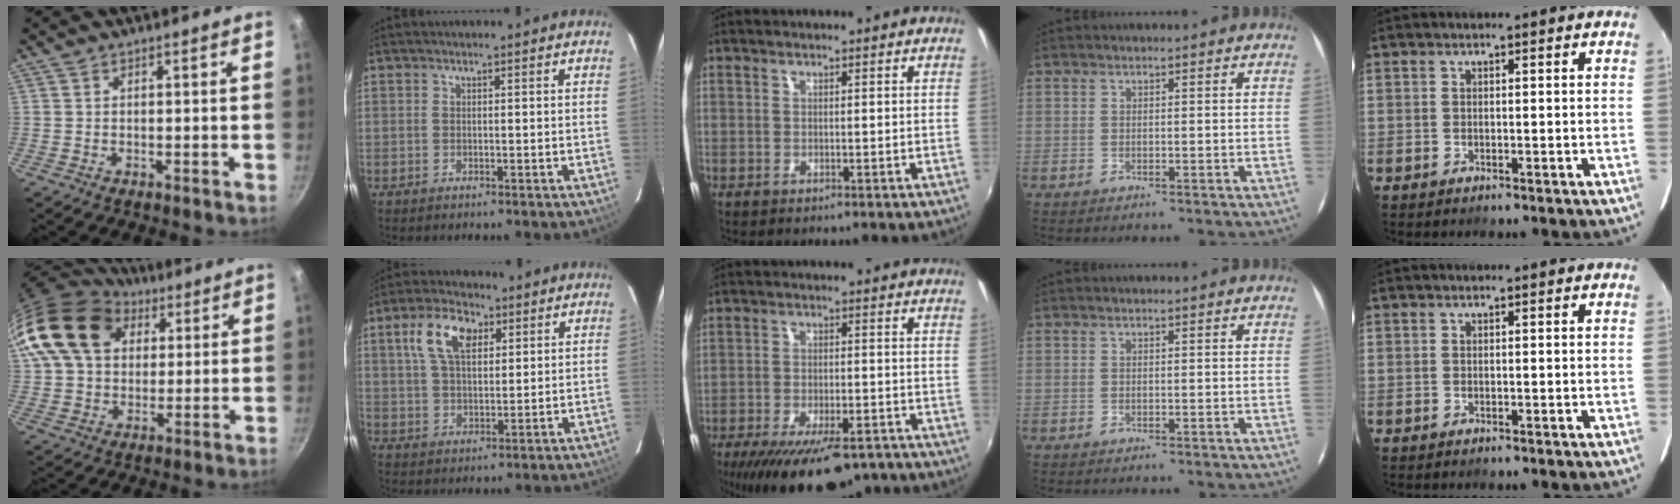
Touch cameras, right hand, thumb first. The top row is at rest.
{"thumb": {"total": 21.4, "force": [7.4, 15.5, 12.7], "torque": [-0.232, 0.012, 0.128]}, "index": {"total": 9.8, "force": [4.1, 5.3, 7.2], "torque": [-0.141, 0.026, 0.076]}, "middle": {"total": 18.0, "force": [-12.7, 6.9, 10.8], "torque": [-0.210, -0.039, -0.183]}}